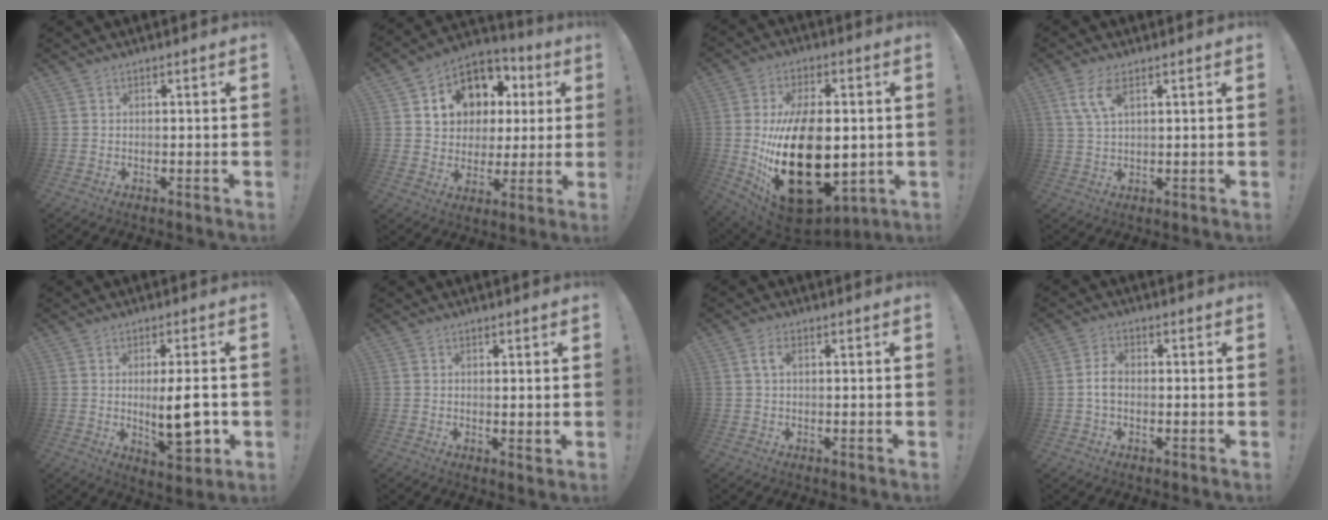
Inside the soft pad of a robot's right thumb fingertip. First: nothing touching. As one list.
[{"total": 13.3, "force": [5.1, 11.0, 5.5], "torque": [-0.090, -0.026, 0.113]}, {"total": 30.1, "force": [-3.0, 17.6, 24.2], "torque": [-0.445, -0.001, -0.028]}, {"total": 6.2, "force": [3.0, 2.1, 5.0], "torque": [-0.097, -0.002, 0.056]}, {"total": 12.4, "force": [-0.6, 3.2, 11.9], "torque": [-0.181, -0.012, -0.011]}, {"total": 1.7, "force": [1.0, 0.3, 1.3], "torque": [-0.014, -0.006, 0.016]}, {"total": 2.8, "force": [0.7, 1.0, 2.6], "torque": [-0.050, 0.005, 0.012]}, {"total": 4.0, "force": [-0.4, 2.5, 3.1], "torque": [-0.061, 0.007, -0.008]}]